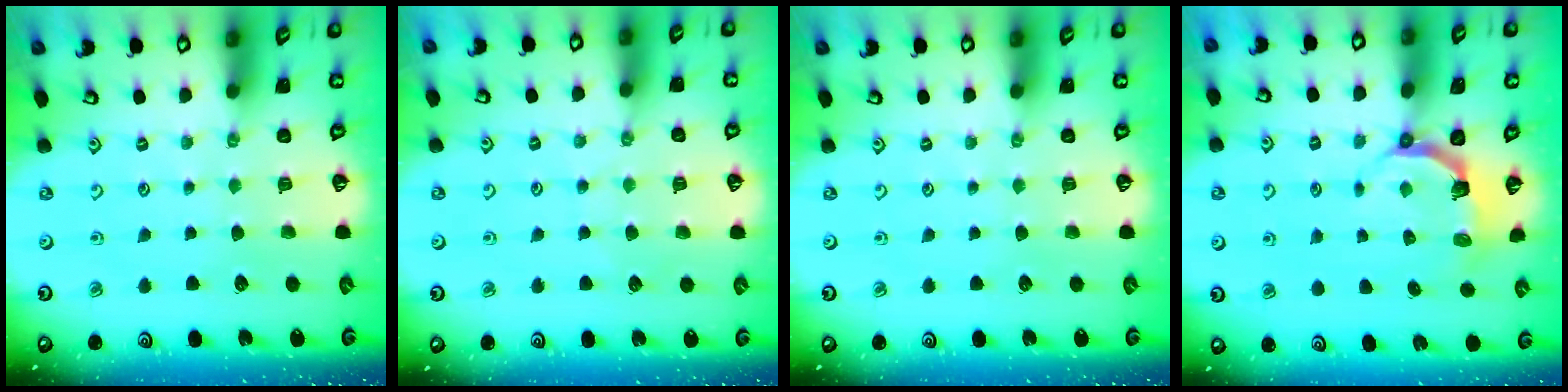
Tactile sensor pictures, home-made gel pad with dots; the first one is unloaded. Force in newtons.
{"total": 3.8, "press": 3.7, "slide": 0.5}
{"total": 0.0}
{"total": 4.6, "press": 3.0, "slide": 3.5}